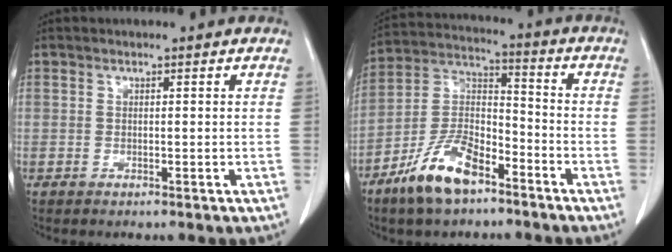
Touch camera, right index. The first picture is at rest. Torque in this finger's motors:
{"motor_torque": [0.99, -0.97, 0.40, 0.19]}